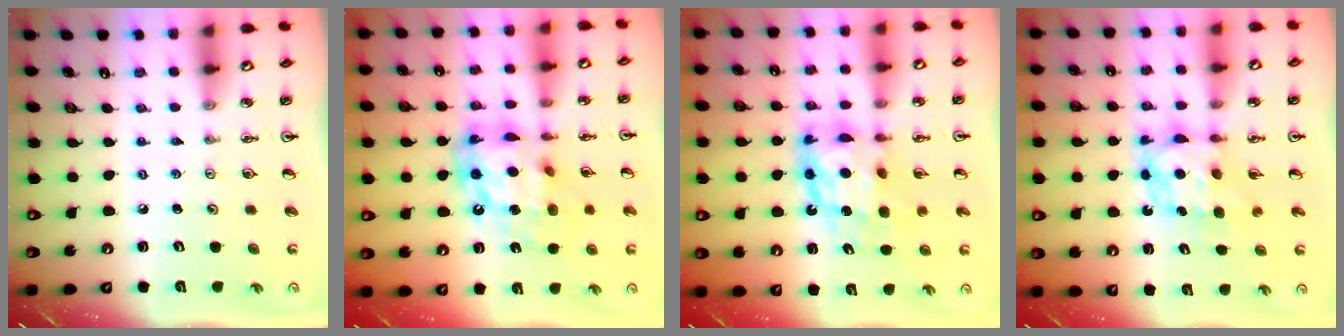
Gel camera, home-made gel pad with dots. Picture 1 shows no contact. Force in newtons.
{"total": 16.1, "press": 16.0, "slide": 1.7}
{"total": 11.7, "press": 11.6, "slide": 1.2}
{"total": 6.5, "press": 6.5, "slide": 0.5}